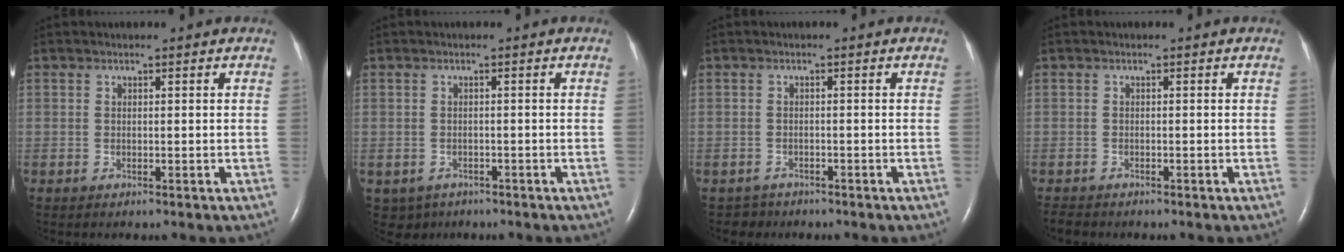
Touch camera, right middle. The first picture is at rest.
{"total": 3.2, "force": [-2.0, 2.5, 0.5], "torque": [-0.008, 0.002, -0.026]}
{"total": 1.8, "force": [-1.4, 0.9, -0.7], "torque": [0.003, 0.002, -0.023]}
{"total": 1.7, "force": [-1.6, 0.5, 0.3], "torque": [-0.007, -0.005, -0.022]}